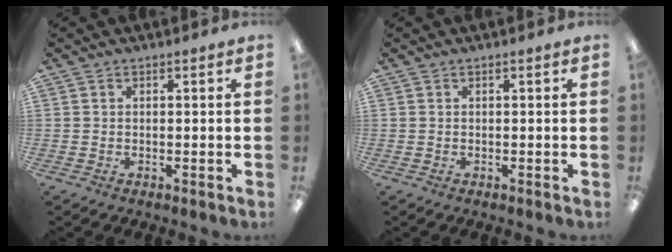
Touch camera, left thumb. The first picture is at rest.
{"total": 0.0}